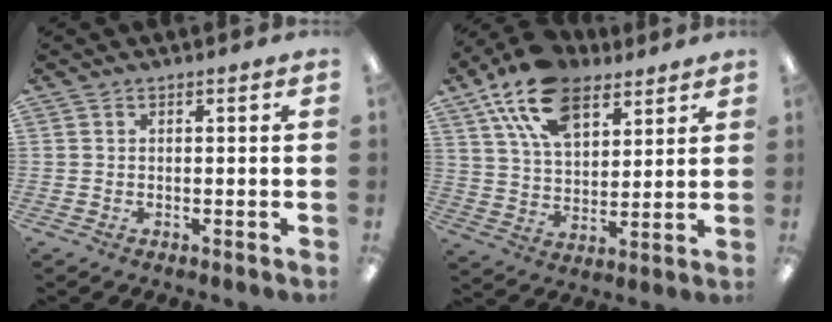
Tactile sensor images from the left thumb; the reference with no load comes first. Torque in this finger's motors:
{"motor_torque": [0.29, 0.43, 1.58, -1.19, 0.40]}